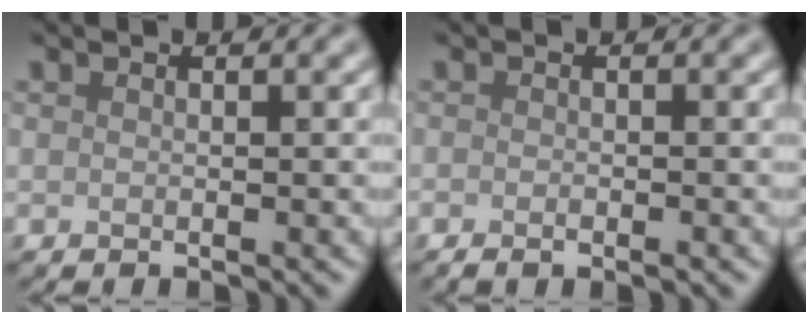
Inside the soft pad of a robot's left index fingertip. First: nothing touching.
{"total": 1.5, "force": [-0.8, 0.6, 1.1], "torque": [-0.017, -0.003, -0.013]}